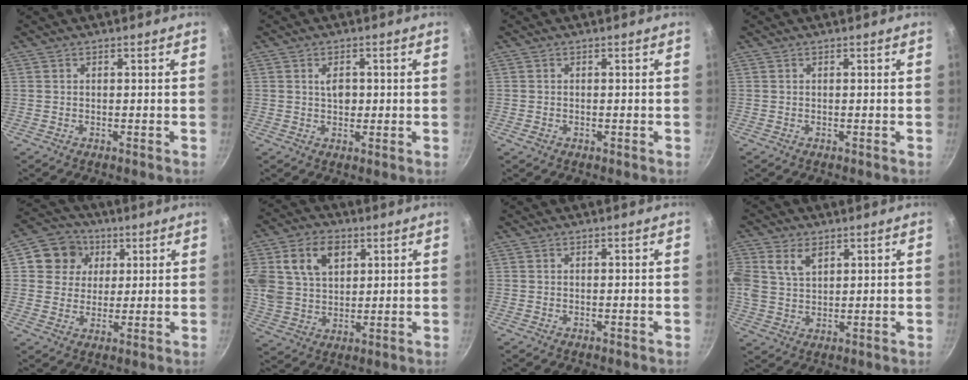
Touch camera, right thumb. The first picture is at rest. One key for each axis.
{"total": 3.3, "fx": 0.4, "fy": 2.1, "fz": 2.5, "tx": -0.028, "ty": -0.003, "tz": 0.004}
{"total": 0.8, "fx": -0.2, "fy": 0.5, "fz": 0.5, "tx": -0.007, "ty": 0.001, "tz": -0.005}
{"total": 0.0}
{"total": 9.0, "fx": 3.1, "fy": 8.0, "fz": 2.8, "tx": -0.012, "ty": 0.005, "tz": 0.042}
{"total": 17.7, "fx": 6.2, "fy": 12.7, "fz": 10.7, "tx": -0.216, "ty": 0.011, "tz": 0.116}
{"total": 0.0}
{"total": 9.5, "fx": 3.7, "fy": 6.5, "fz": 5.8, "tx": -0.119, "ty": 0.003, "tz": 0.070}